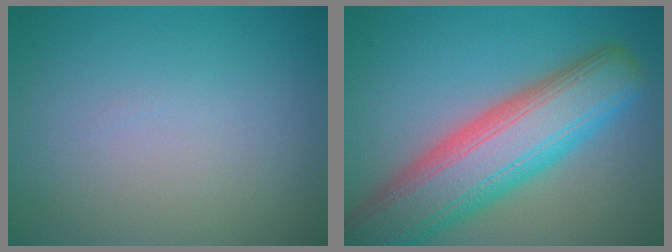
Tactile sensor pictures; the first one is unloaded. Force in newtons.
{"total": 10.5, "press": 10.5, "slide": 0.6}